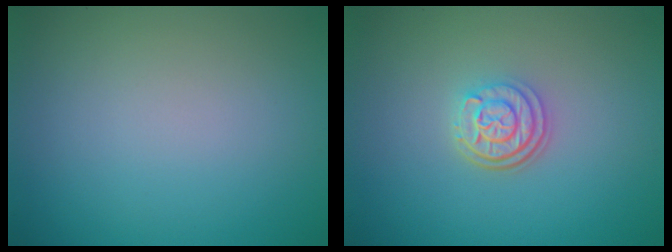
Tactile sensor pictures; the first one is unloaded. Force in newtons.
{"total": 3.1, "press": 2.4, "slide": 1.9}